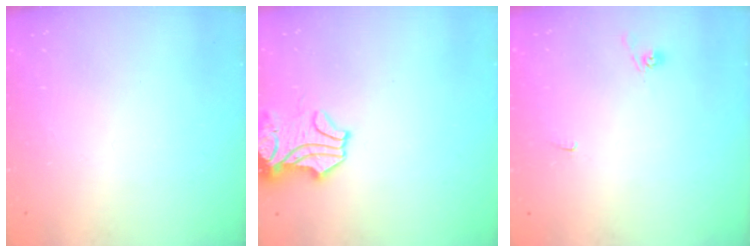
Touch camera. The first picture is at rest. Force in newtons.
{"total": 2.0, "press": 1.5, "slide": 1.4}
{"total": 2.7, "press": 2.7, "slide": 0.2}